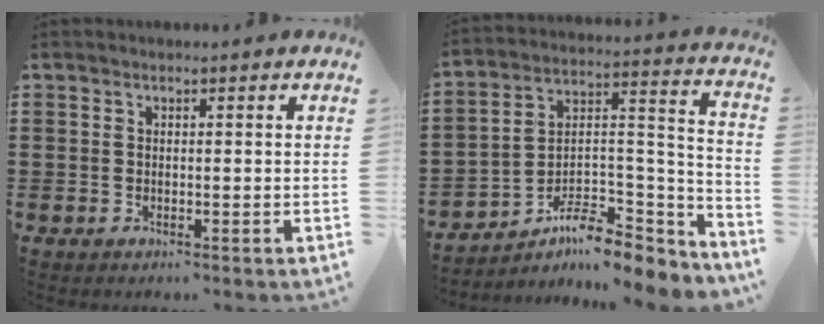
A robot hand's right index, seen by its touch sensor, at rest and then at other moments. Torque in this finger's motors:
{"motor_torque": [-0.67, 0.32, 0.19, 0.04]}